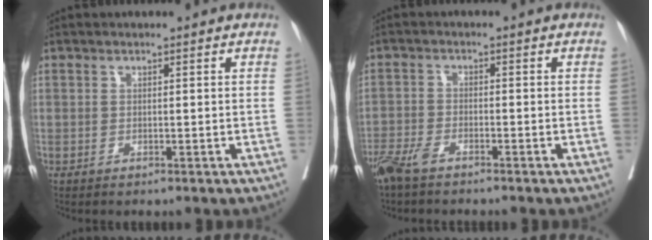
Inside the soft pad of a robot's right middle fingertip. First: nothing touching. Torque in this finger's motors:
{"motor_torque": [-0.09, -0.20, 0.11, 0.03]}